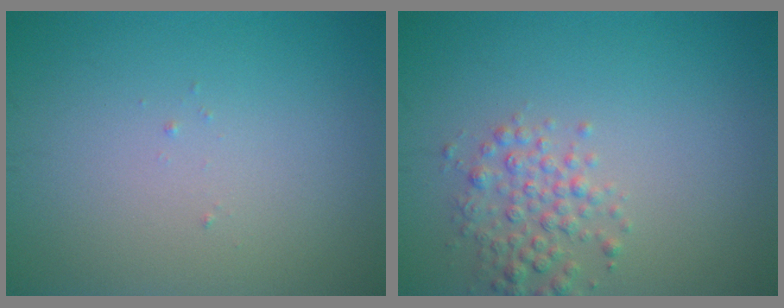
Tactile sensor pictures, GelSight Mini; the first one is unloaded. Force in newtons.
{"total": 2.7, "press": 2.7, "slide": 0.1}